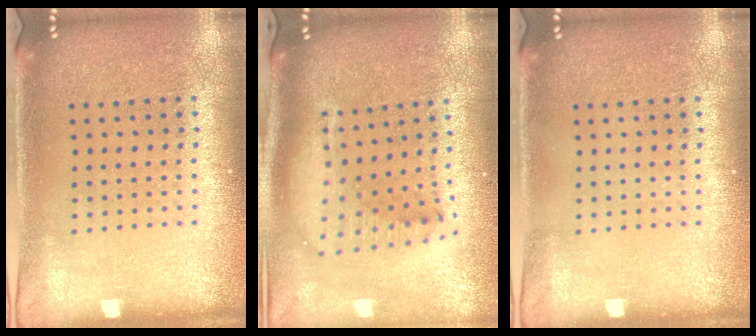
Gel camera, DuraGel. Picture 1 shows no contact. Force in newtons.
{"total": 2.0, "press": 1.6, "slide": 1.2}
{"total": 0.0}